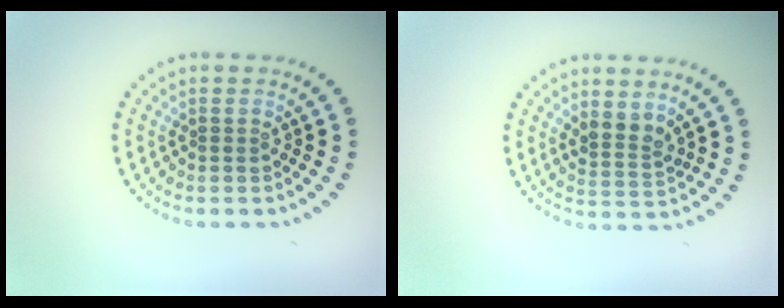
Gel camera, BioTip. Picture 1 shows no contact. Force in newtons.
{"total": 2.2, "press": 1.9, "slide": 1.2}